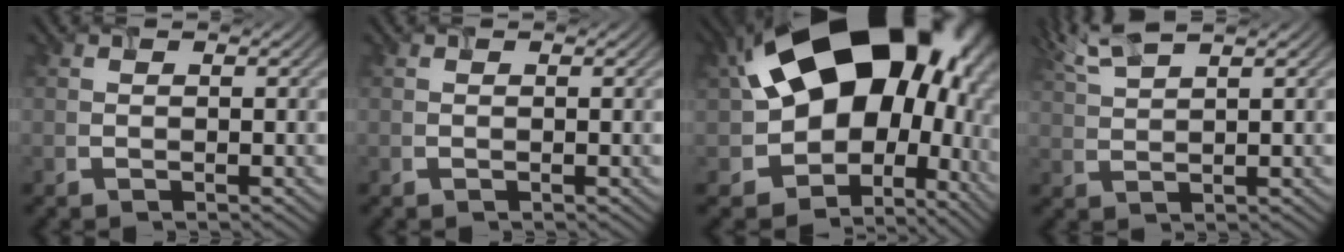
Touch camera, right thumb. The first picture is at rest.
{"total": 0.0}
{"total": 22.3, "force": [4.1, 15.6, 15.5], "torque": [-0.243, -0.017, 0.121]}
{"total": 4.5, "force": [3.2, 0.6, 3.0], "torque": [-0.070, 0.024, 0.079]}